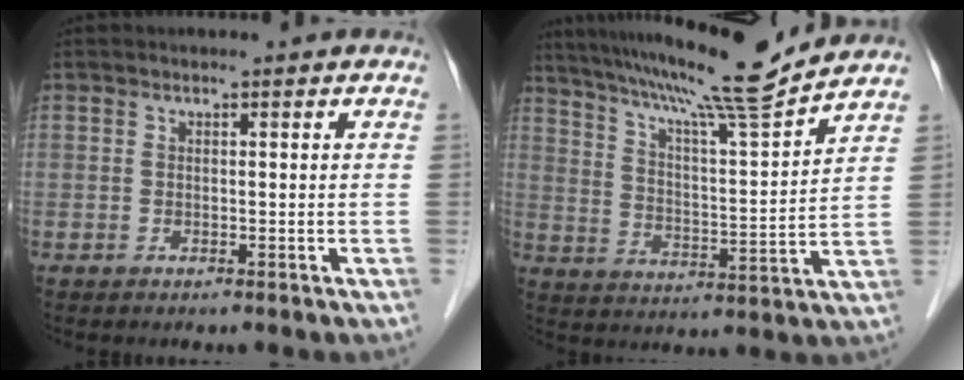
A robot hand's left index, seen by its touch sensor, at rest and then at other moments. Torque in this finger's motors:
{"motor_torque": [0.37, -0.36, 0.36, 0.15]}